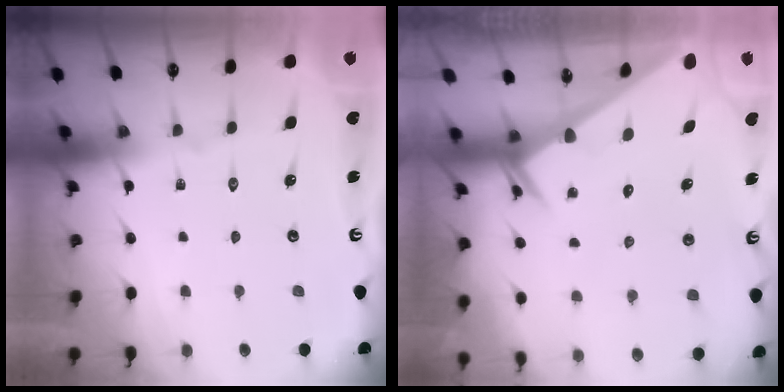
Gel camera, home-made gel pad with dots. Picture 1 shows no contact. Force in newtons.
{"total": 2.5, "press": 2.5, "slide": 0.1}